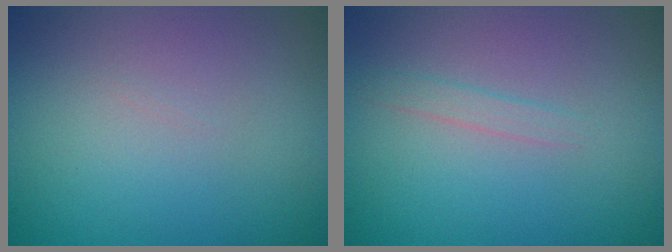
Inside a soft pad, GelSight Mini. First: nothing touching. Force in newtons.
{"total": 0.9, "press": 0.8, "slide": 0.1}